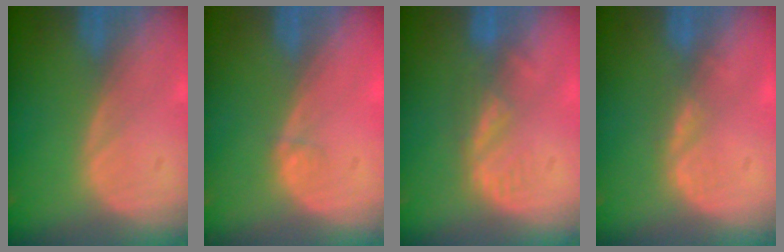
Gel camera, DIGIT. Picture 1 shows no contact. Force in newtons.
{"total": 0.5, "press": 0.5, "slide": 0.2}
{"total": 3.6, "press": 3.1, "slide": 1.8}
{"total": 2.3, "press": 1.8, "slide": 1.5}